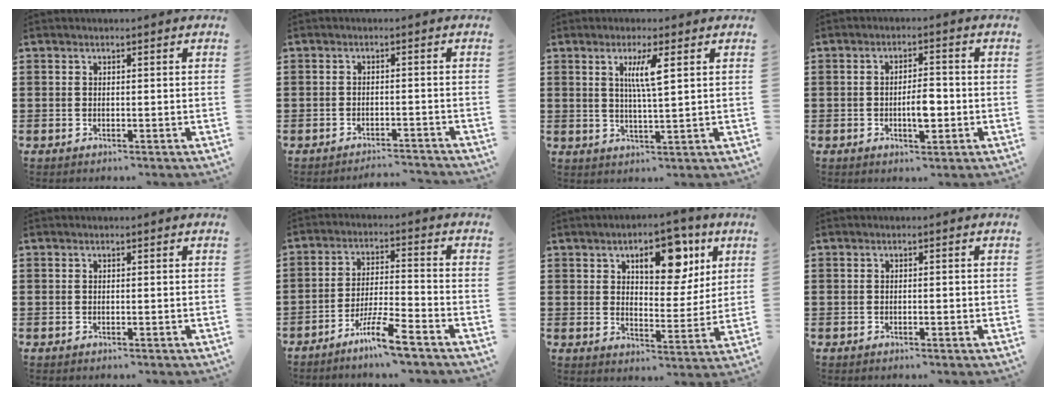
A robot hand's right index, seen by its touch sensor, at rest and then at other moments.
{"total": 2.5, "force": [-2.5, 0.0, -0.2], "torque": [-0.004, 0.002, -0.056]}
{"total": 4.6, "force": [1.6, 0.2, 4.3], "torque": [-0.090, 0.000, 0.023]}
{"total": 4.3, "force": [-0.9, 1.5, 4.0], "torque": [-0.062, 0.002, -0.017]}
{"total": 0.0}
{"total": 7.5, "force": [-5.8, 0.1, 4.7], "torque": [-0.095, -0.004, -0.110]}
{"total": 10.1, "force": [5.0, 5.0, 7.3], "torque": [-0.110, -0.004, 0.079]}
{"total": 0.6, "force": [-0.2, 0.1, 0.6], "torque": [-0.011, -0.004, -0.003]}